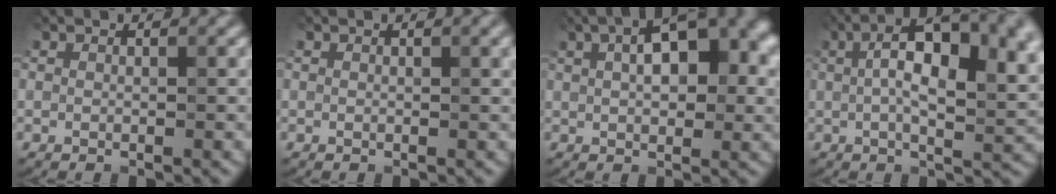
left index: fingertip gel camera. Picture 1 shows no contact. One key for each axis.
{"total": 1.7, "fx": 0.6, "fy": 0.6, "fz": 1.5, "tx": -0.008, "ty": 0.010, "tz": 0.008}
{"total": 7.2, "fx": 1.7, "fy": 3.1, "fz": 6.3, "tx": -0.097, "ty": 0.025, "tz": 0.044}
{"total": 12.1, "fx": 2.5, "fy": 4.8, "fz": 10.9, "tx": -0.165, "ty": 0.022, "tz": 0.055}